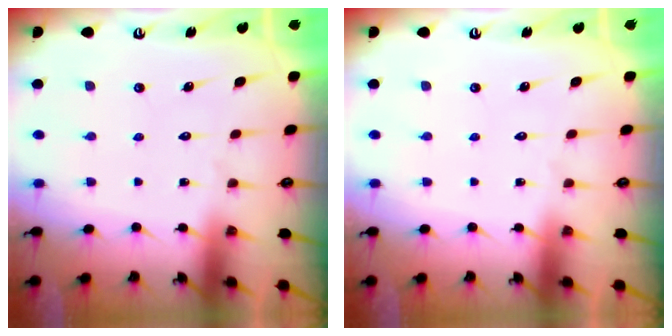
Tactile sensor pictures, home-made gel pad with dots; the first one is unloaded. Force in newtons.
{"total": 0.0}